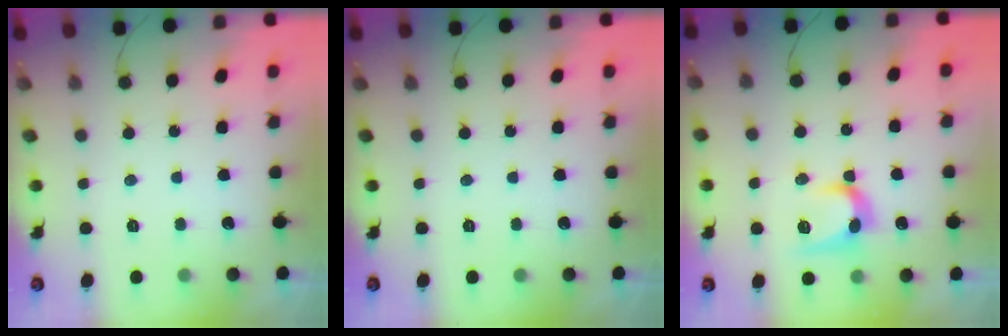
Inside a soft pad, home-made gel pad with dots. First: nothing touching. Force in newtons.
{"total": 0.0}
{"total": 10.3, "press": 10.3, "slide": 0.7}